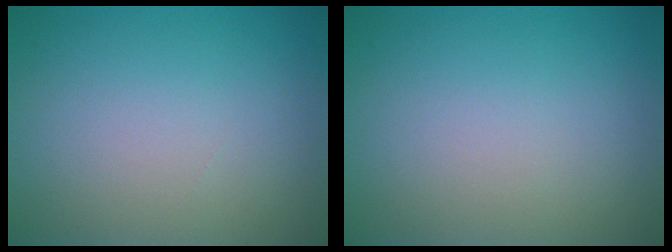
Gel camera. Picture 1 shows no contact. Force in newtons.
{"total": 0.0}